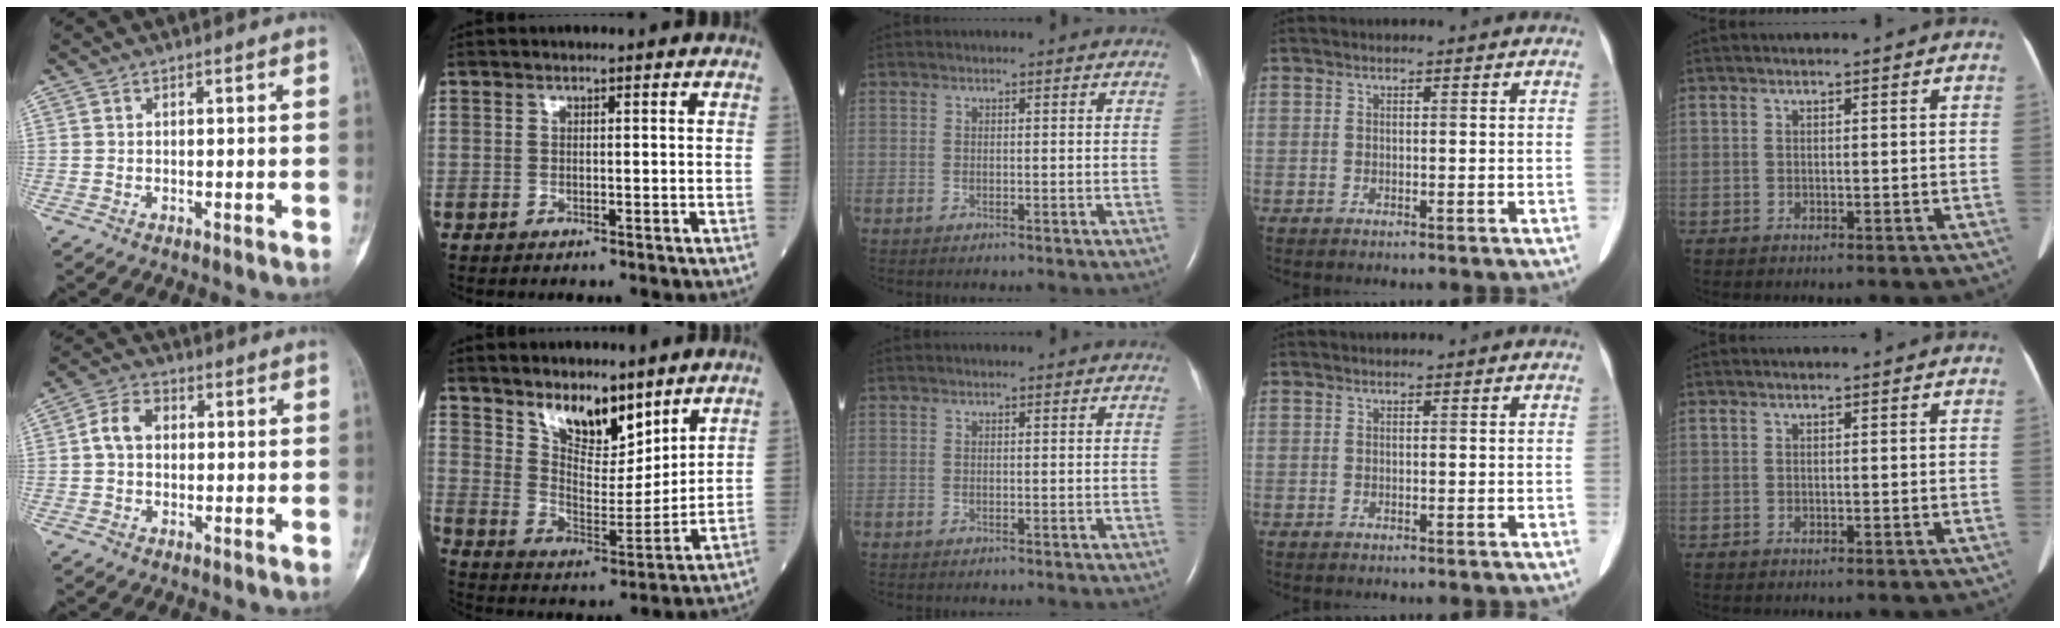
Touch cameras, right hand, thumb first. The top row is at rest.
{"thumb": {"total": 5.5, "force": [0.4, 4.1, 3.6], "torque": [-0.061, 0.016, 0.001]}, "index": {"total": 9.2, "force": [7.0, 3.5, 5.0], "torque": [-0.084, -0.013, 0.132]}}